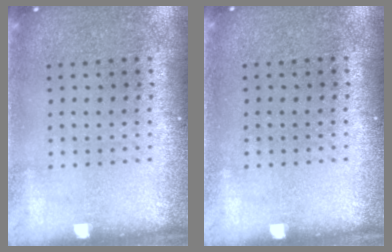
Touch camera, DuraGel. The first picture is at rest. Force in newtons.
{"total": 0.0}